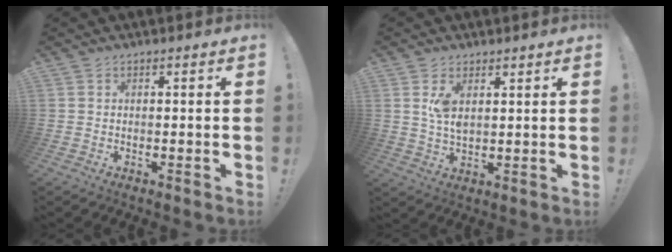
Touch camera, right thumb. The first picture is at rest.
{"total": 5.4, "force": [2.4, 2.8, 3.8], "torque": [-0.062, -0.012, 0.042]}